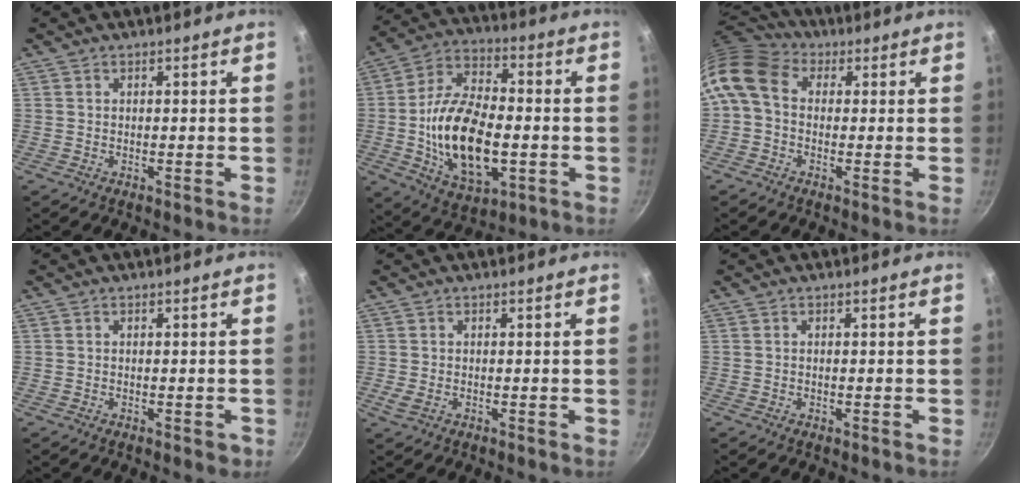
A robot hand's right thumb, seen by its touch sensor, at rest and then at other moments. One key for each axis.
{"total": 20.4, "fx": -2.8, "fy": 11.1, "fz": 16.8, "tx": -0.292, "ty": 0.020, "tz": -0.047}
{"total": 10.6, "fx": 1.4, "fy": 8.1, "fz": 6.8, "tx": -0.132, "ty": 0.023, "tz": 0.006}
{"total": 1.6, "fx": -0.6, "fy": 0.8, "fz": 1.3, "tx": -0.013, "ty": -0.001, "tz": -0.007}
{"total": 1.5, "fx": -0.1, "fy": 0.9, "fz": 1.2, "tx": -0.022, "ty": -0.002, "tz": -0.002}
{"total": 0.0}